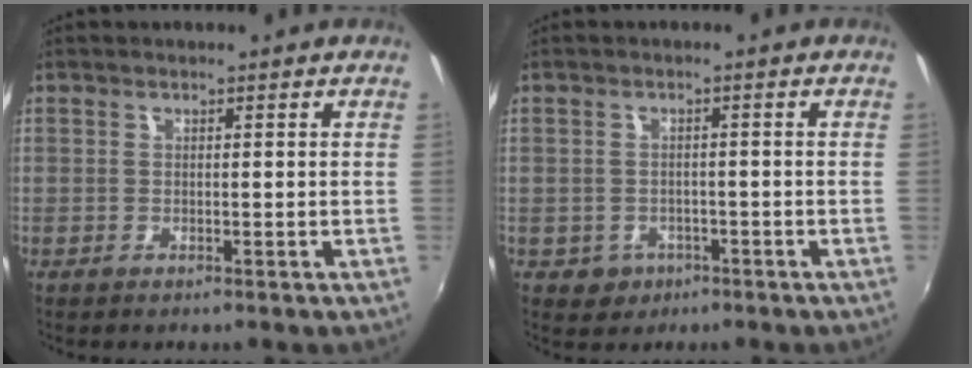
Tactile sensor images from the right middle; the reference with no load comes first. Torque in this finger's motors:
{"motor_torque": [0.22, -0.19, 0.03, 0.01]}